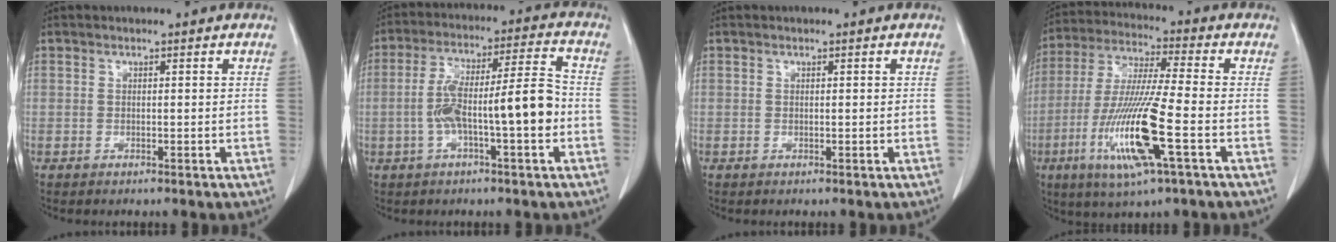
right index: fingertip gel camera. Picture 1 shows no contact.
{"total": 11.5, "force": [-2.5, 1.3, 11.2], "torque": [-0.196, 0.029, -0.041]}
{"total": 0.0}
{"total": 15.2, "force": [-5.0, 0.4, 14.3], "torque": [-0.295, -0.021, -0.095]}